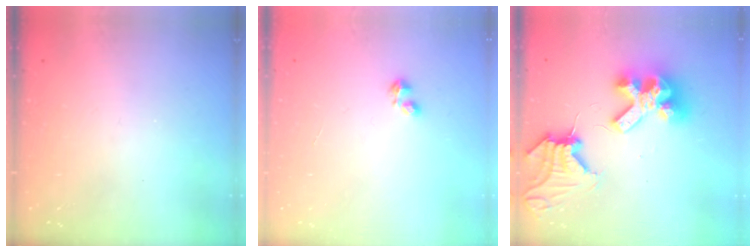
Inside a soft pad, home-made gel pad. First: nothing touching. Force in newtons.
{"total": 2.2, "press": 2.2, "slide": 0.4}
{"total": 16.5, "press": 16.4, "slide": 1.7}